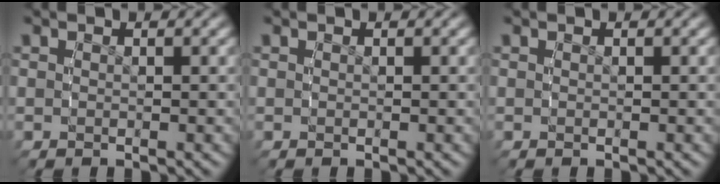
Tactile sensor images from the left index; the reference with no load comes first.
{"total": 0.0}
{"total": 0.0}